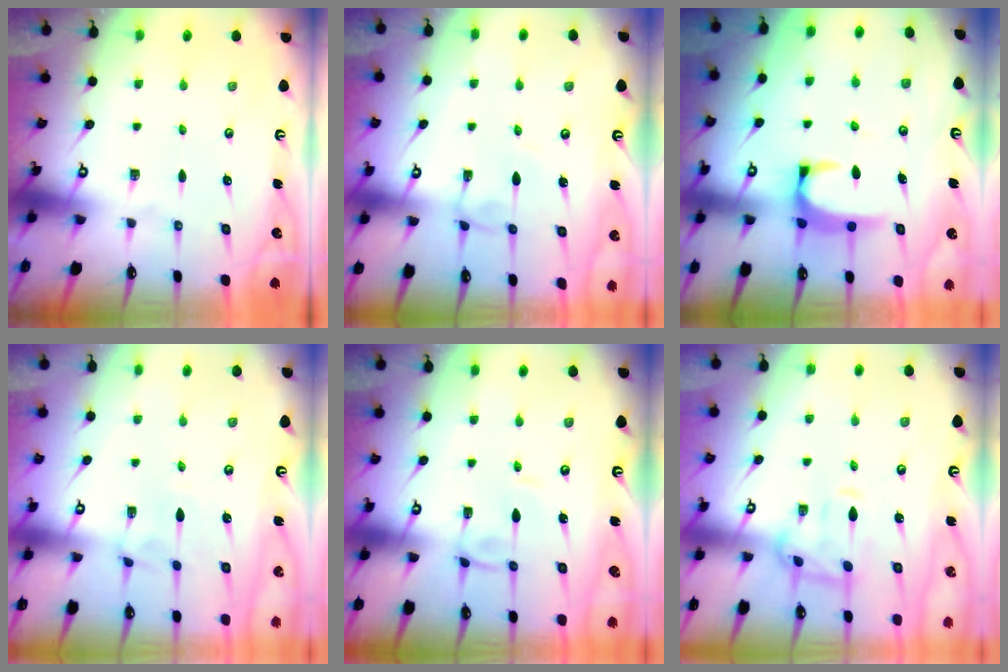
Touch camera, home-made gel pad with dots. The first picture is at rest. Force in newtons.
{"total": 0.7, "press": 0.6, "slide": 0.4}
{"total": 1.9, "press": 1.9, "slide": 0.3}
{"total": 3.9, "press": 3.9, "slide": 0.2}
{"total": 1.8, "press": 1.8, "slide": 0.3}
{"total": 2.5, "press": 2.4, "slide": 0.6}